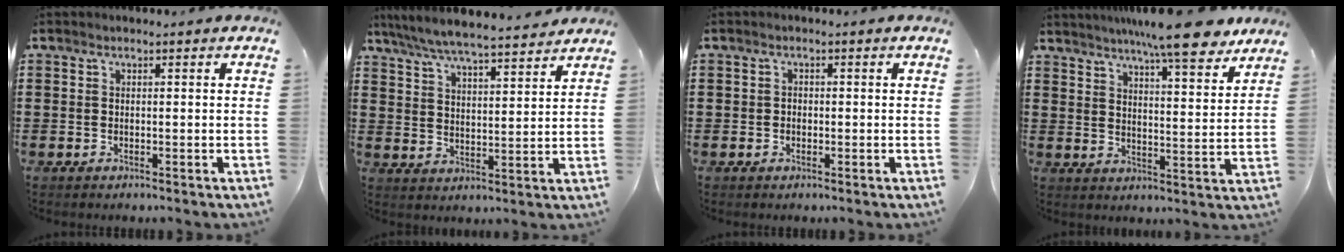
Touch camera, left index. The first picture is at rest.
{"total": 6.4, "force": [6.0, 0.2, 2.2], "torque": [-0.067, -0.031, 0.104]}
{"total": 1.9, "force": [-0.4, 1.8, 0.6], "torque": [-0.019, 0.006, -0.012]}
{"total": 9.9, "force": [8.4, 0.4, 5.2], "torque": [-0.094, -0.037, 0.145]}